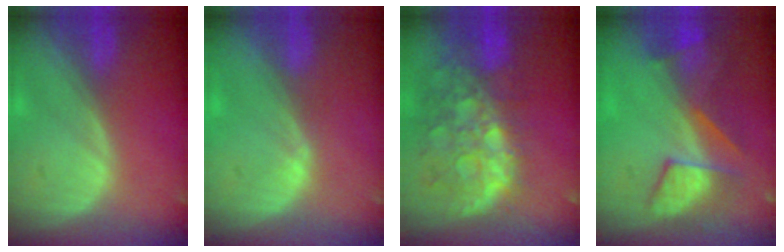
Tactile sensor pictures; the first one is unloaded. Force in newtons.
{"total": 0.7, "press": 0.7, "slide": 0.3}
{"total": 11.7, "press": 9.9, "slide": 6.3}
{"total": 8.0, "press": 7.5, "slide": 2.7}